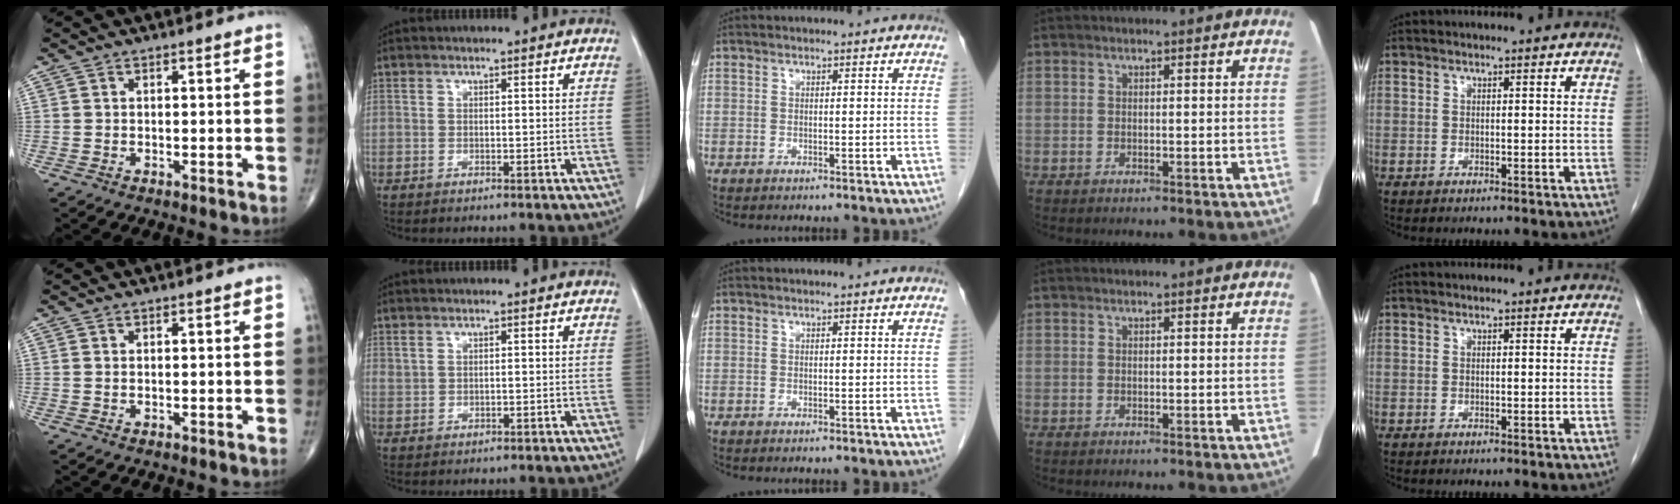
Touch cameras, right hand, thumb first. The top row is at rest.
{"index": {"total": 0.8, "force": [0.5, 0.5, 0.5], "torque": [-0.009, 0.002, 0.014]}}